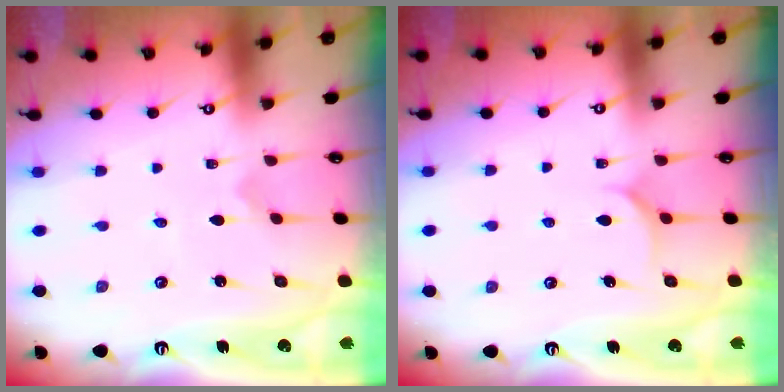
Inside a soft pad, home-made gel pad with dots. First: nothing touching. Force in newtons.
{"total": 5.1, "press": 5.1, "slide": 0.5}